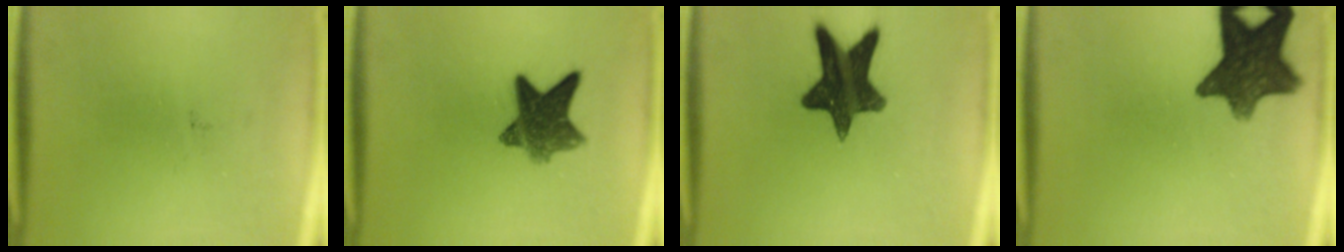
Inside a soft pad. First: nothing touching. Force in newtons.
{"total": 9.3}
{"total": 14.2}
{"total": 12.4}